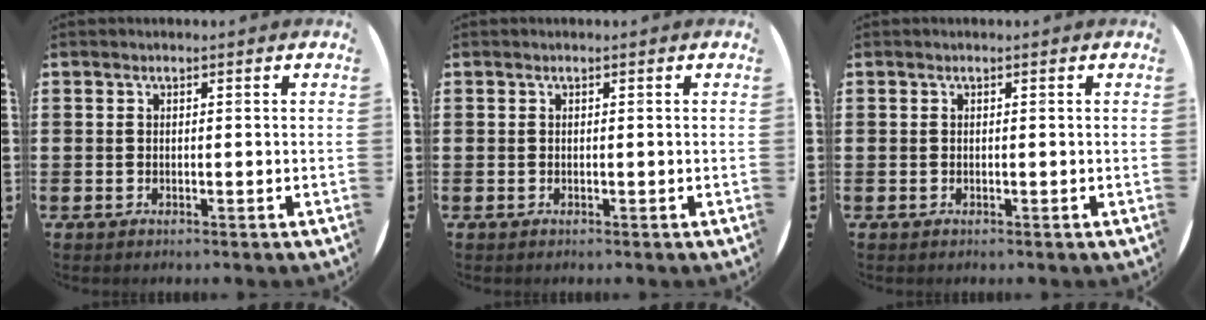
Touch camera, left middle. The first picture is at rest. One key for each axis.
{"total": 0.0}
{"total": 0.0}